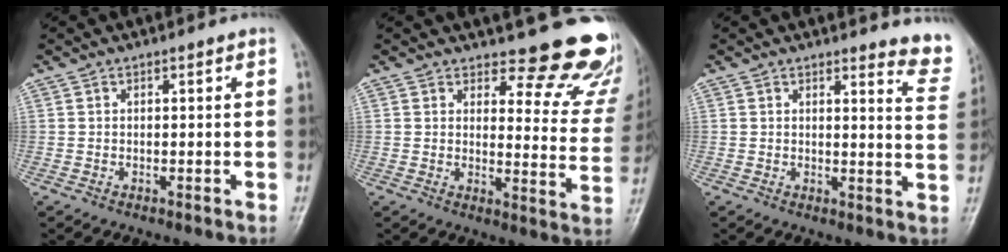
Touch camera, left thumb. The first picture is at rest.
{"total": 15.5, "force": [13.8, 5.1, 4.9], "torque": [0.001, -0.132, 0.140]}
{"total": 7.4, "force": [7.2, 1.3, 1.2], "torque": [0.017, -0.073, 0.055]}